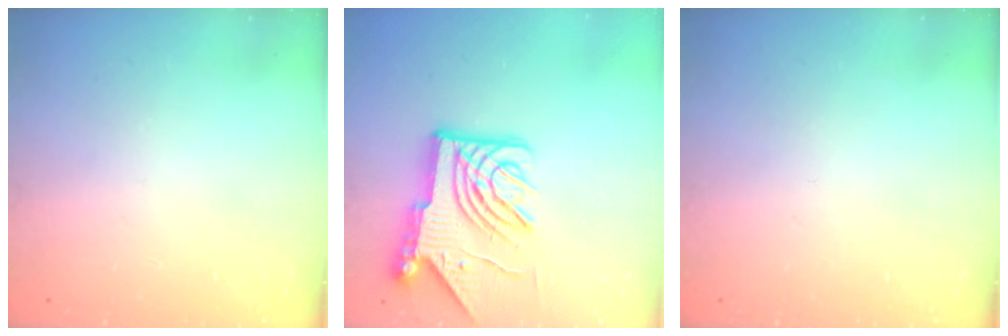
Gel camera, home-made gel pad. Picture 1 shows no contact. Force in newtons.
{"total": 12.2, "press": 12.1, "slide": 1.4}
{"total": 0.0}